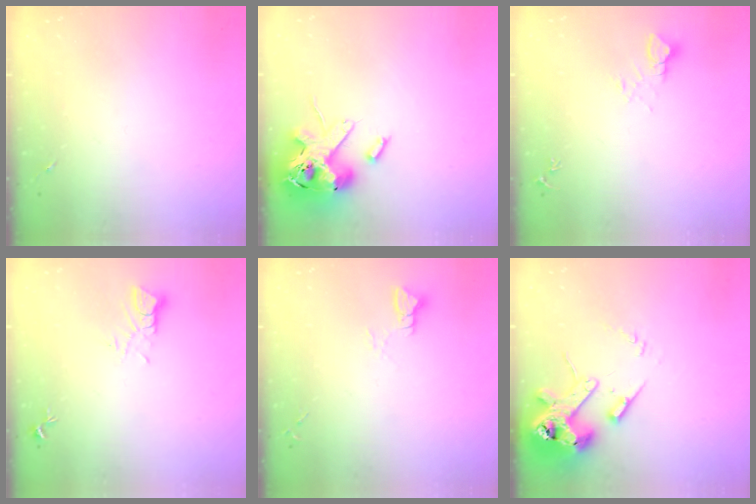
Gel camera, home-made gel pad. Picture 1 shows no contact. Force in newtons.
{"total": 16.4, "press": 16.2, "slide": 2.7}
{"total": 6.0, "press": 6.0, "slide": 0.5}
{"total": 3.8, "press": 3.8, "slide": 0.4}
{"total": 2.9, "press": 2.9, "slide": 0.2}
{"total": 14.6, "press": 14.5, "slide": 2.0}